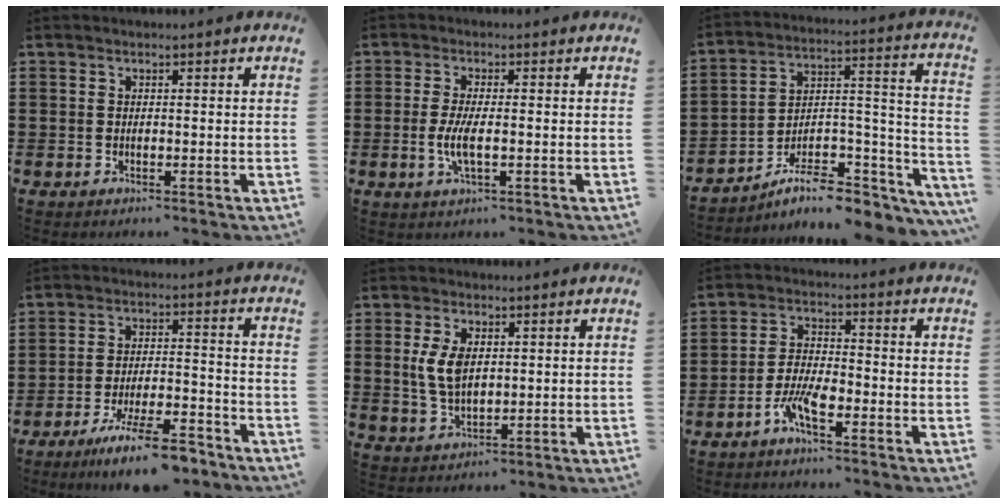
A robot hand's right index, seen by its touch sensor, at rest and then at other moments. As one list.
[{"total": 4.5, "force": [-0.6, 1.4, 4.2], "torque": [-0.094, -0.006, -0.016]}, {"total": 7.5, "force": [-5.5, 3.2, 4.0], "torque": [-0.066, 0.004, -0.100]}, {"total": 9.6, "force": [-7.8, 1.2, 5.5], "torque": [-0.097, 0.013, -0.146]}, {"total": 6.1, "force": [1.1, 3.4, 4.9], "torque": [-0.110, 0.008, 0.017]}, {"total": 5.3, "force": [-3.5, 1.5, 3.7], "torque": [-0.097, 0.000, -0.073]}]